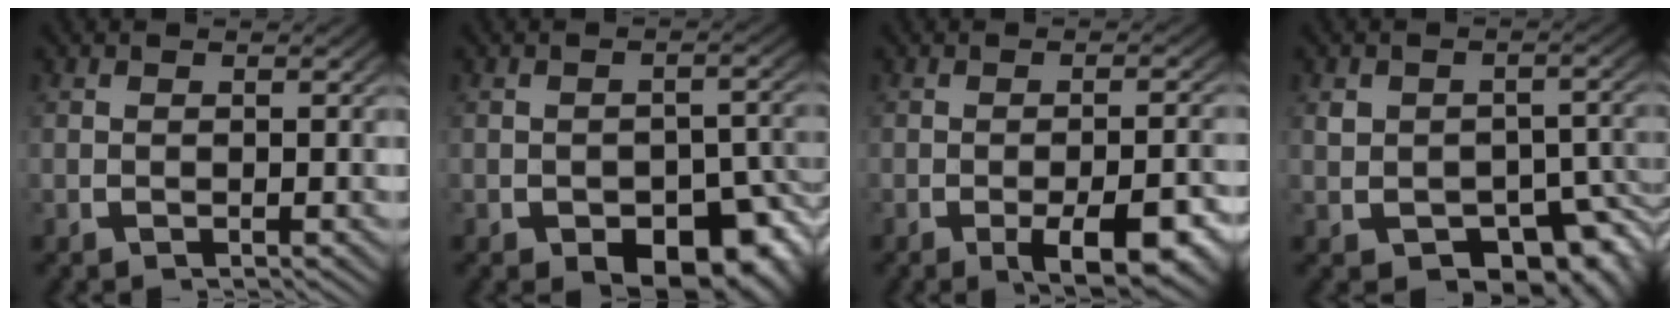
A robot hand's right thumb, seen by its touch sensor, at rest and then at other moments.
{"total": 7.1, "force": [-3.0, 4.1, 5.0], "torque": [-0.071, -0.038, -0.027]}
{"total": 6.1, "force": [-2.7, 2.6, 4.8], "torque": [-0.072, -0.017, -0.034]}
{"total": 6.7, "force": [-3.0, 4.4, 4.0], "torque": [-0.067, -0.035, -0.027]}